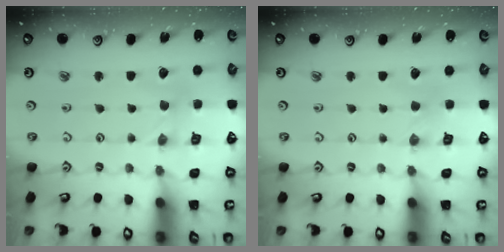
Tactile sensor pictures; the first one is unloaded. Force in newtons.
{"total": 0.0}